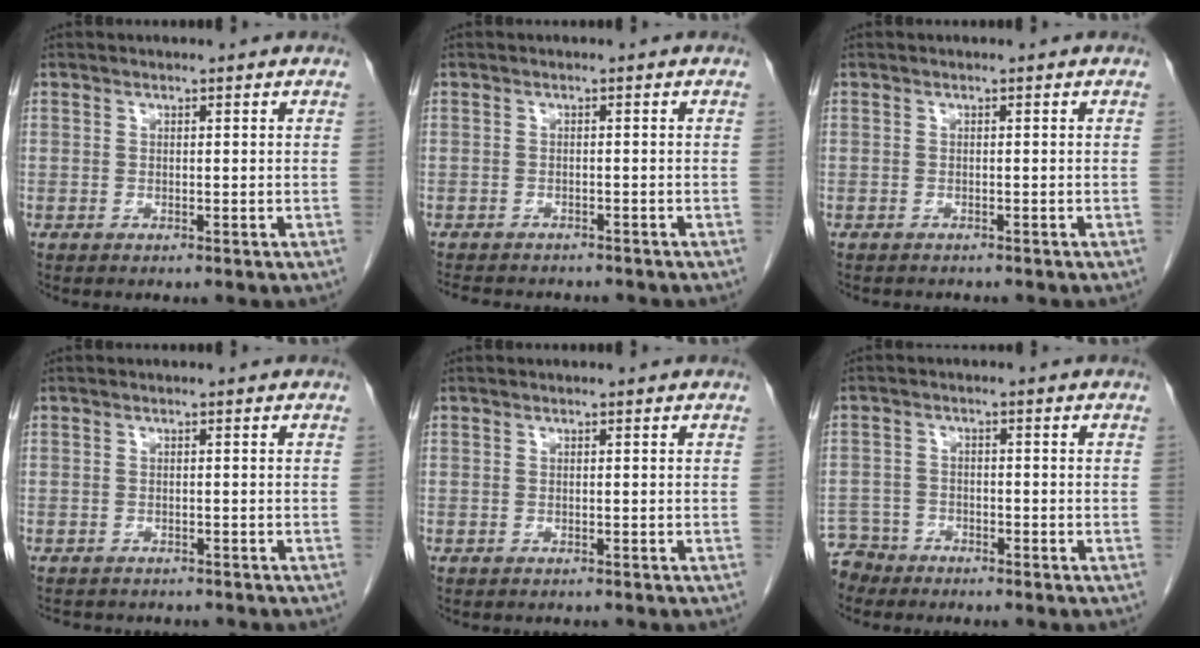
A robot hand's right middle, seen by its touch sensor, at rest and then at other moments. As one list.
[{"total": 8.4, "force": [-7.4, 2.7, 2.9], "torque": [-0.052, -0.001, -0.096]}, {"total": 1.9, "force": [-1.8, 0.5, 0.5], "torque": [-0.013, -0.005, -0.020]}, {"total": 6.7, "force": [-5.8, 2.5, 2.0], "torque": [-0.031, 0.004, -0.070]}, {"total": 1.1, "force": [-1.0, 0.3, 0.2], "torque": [-0.012, -0.003, -0.013]}, {"total": 4.6, "force": [-4.1, 1.8, -1.0], "torque": [0.019, -0.004, -0.081]}]